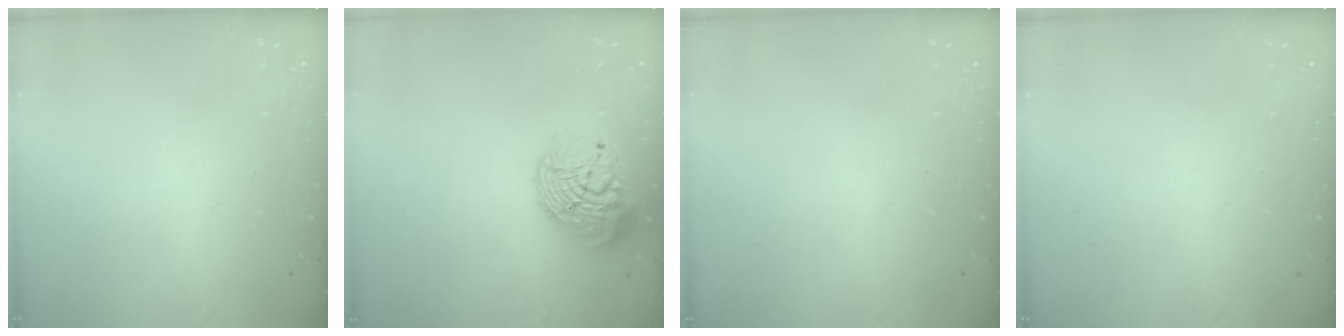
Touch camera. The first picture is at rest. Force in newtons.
{"total": 18.4, "press": 18.3, "slide": 1.3}
{"total": 0.0}
{"total": 0.0}